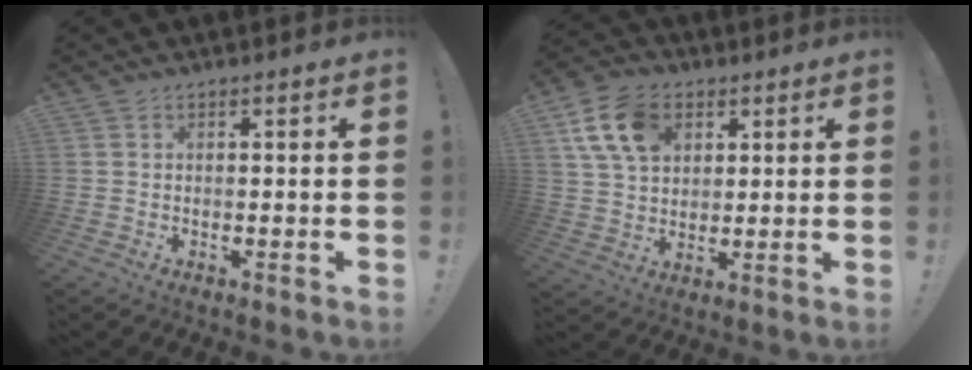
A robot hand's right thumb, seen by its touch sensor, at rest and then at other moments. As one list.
[{"total": 13.9, "force": [5.7, 9.8, 8.0], "torque": [-0.143, -0.005, 0.114]}]